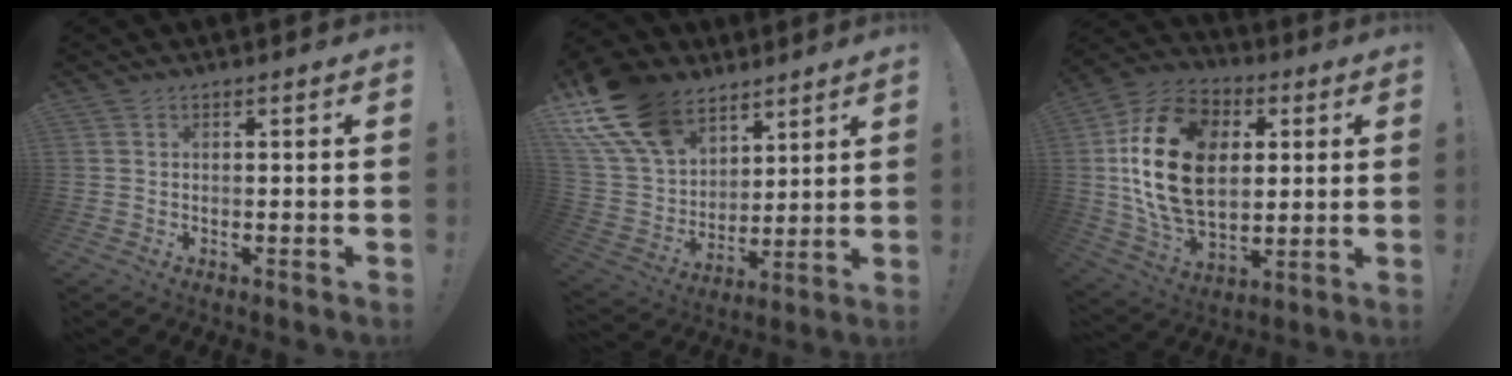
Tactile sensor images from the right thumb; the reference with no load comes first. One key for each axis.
{"total": 21.2, "fx": 13.2, "fy": 13.3, "fz": 9.8, "tx": -0.201, "ty": -0.075, "tz": 0.264}
{"total": 25.6, "fx": 4.1, "fy": 17.4, "fz": 18.2, "tx": -0.346, "ty": -0.004, "tz": 0.078}